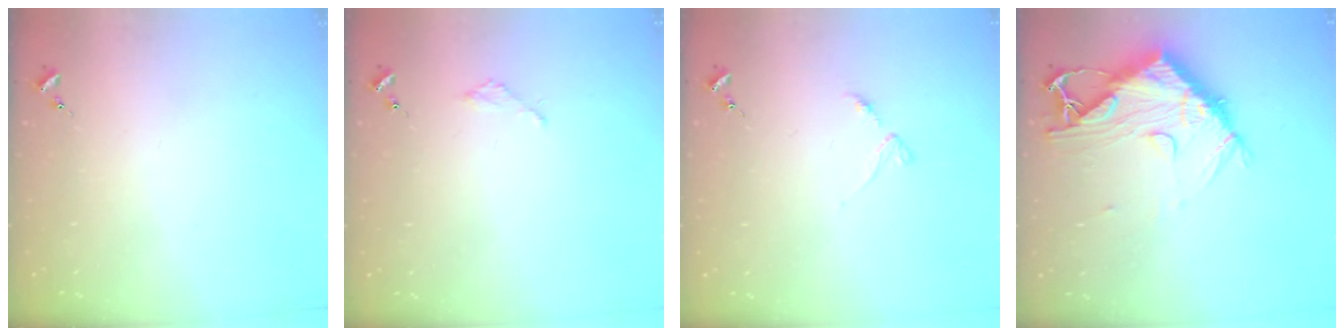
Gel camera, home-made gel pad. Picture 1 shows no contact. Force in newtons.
{"total": 2.1, "press": 2.1, "slide": 0.2}
{"total": 3.5, "press": 3.5, "slide": 0.4}
{"total": 13.2, "press": 13.1, "slide": 1.4}